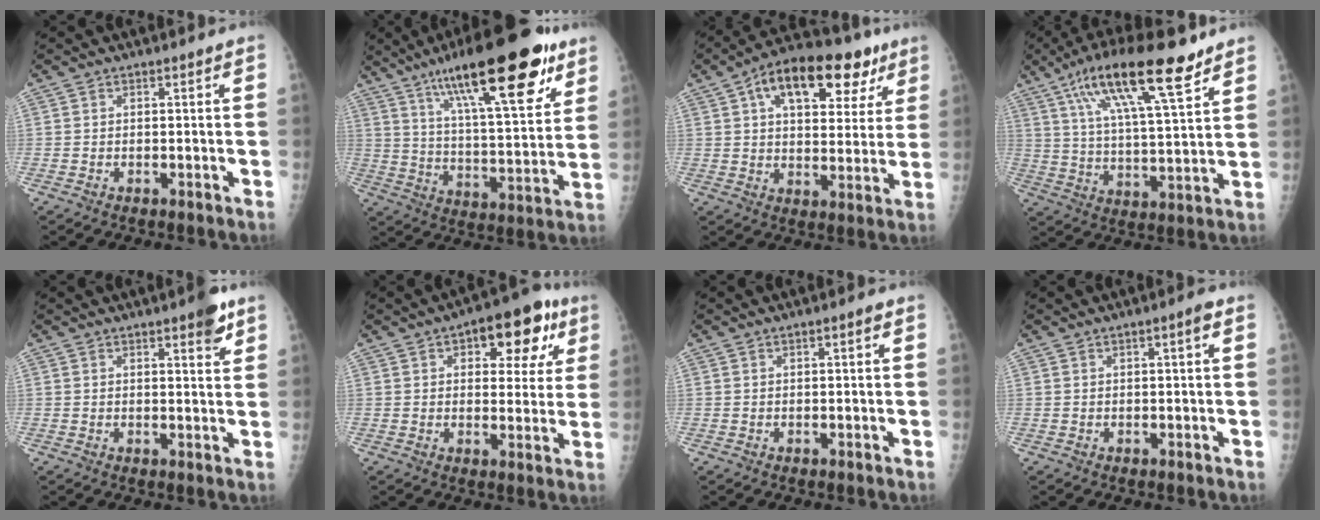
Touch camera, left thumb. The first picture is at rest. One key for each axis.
{"total": 26.3, "fx": 15.2, "fy": 7.2, "fz": 20.2, "tx": -0.295, "ty": -0.038, "tz": 0.243}
{"total": 19.5, "fx": 9.2, "fy": 10.4, "fz": 13.7, "tx": -0.166, "ty": 0.009, "tz": 0.135}
{"total": 18.8, "fx": 11.3, "fy": 4.4, "fz": 14.3, "tx": -0.235, "ty": -0.026, "tz": 0.198}
{"total": 4.5, "fx": 2.8, "fy": 1.2, "fz": 3.4, "tx": -0.037, "ty": -0.014, "tz": 0.032}
{"total": 13.7, "fx": 6.0, "fy": 7.0, "fz": 10.0, "tx": -0.076, "ty": 0.001, "tz": 0.073}
{"total": 1.1, "fx": 0.3, "fy": 0.2, "fz": 1.0, "tx": -0.019, "ty": 0.002, "tz": 0.005}
{"total": 1.9, "fx": 0.6, "fy": 0.2, "fz": 1.8, "tx": -0.031, "ty": 0.003, "tz": 0.008}